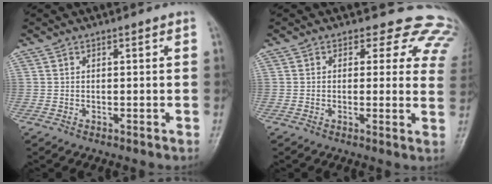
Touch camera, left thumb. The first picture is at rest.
{"total": 12.2, "force": [8.7, 7.3, 4.4], "torque": [0.006, -0.024, 0.061]}